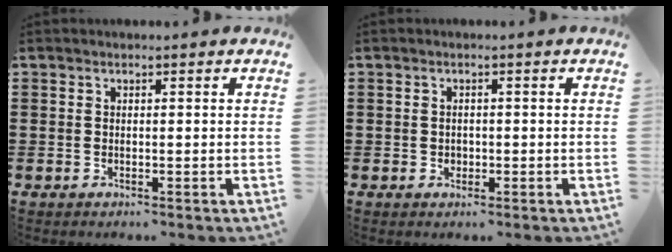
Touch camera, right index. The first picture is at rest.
{"total": 0.9, "force": [-0.1, 0.9, 0.3], "torque": [-0.008, 0.004, -0.003]}